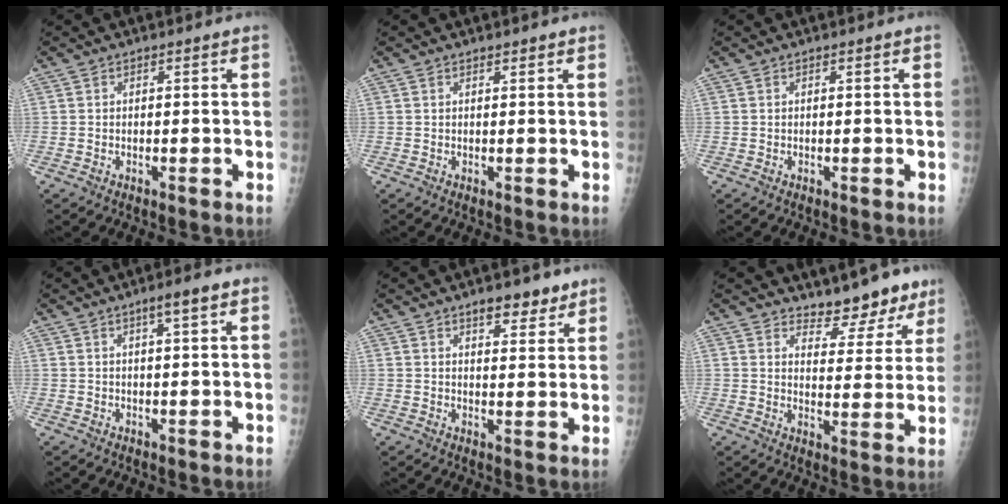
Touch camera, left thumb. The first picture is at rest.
{"total": 0.9, "force": [0.7, 0.3, 0.3], "torque": [-0.004, -0.004, 0.009]}
{"total": 0.0}
{"total": 3.7, "force": [1.9, 0.5, 3.2], "torque": [-0.048, 0.000, 0.030]}
{"total": 6.2, "force": [4.4, 2.6, 3.6], "torque": [-0.025, -0.024, 0.062]}
{"total": 9.4, "force": [8.2, 3.8, 2.4], "torque": [0.004, -0.068, 0.107]}